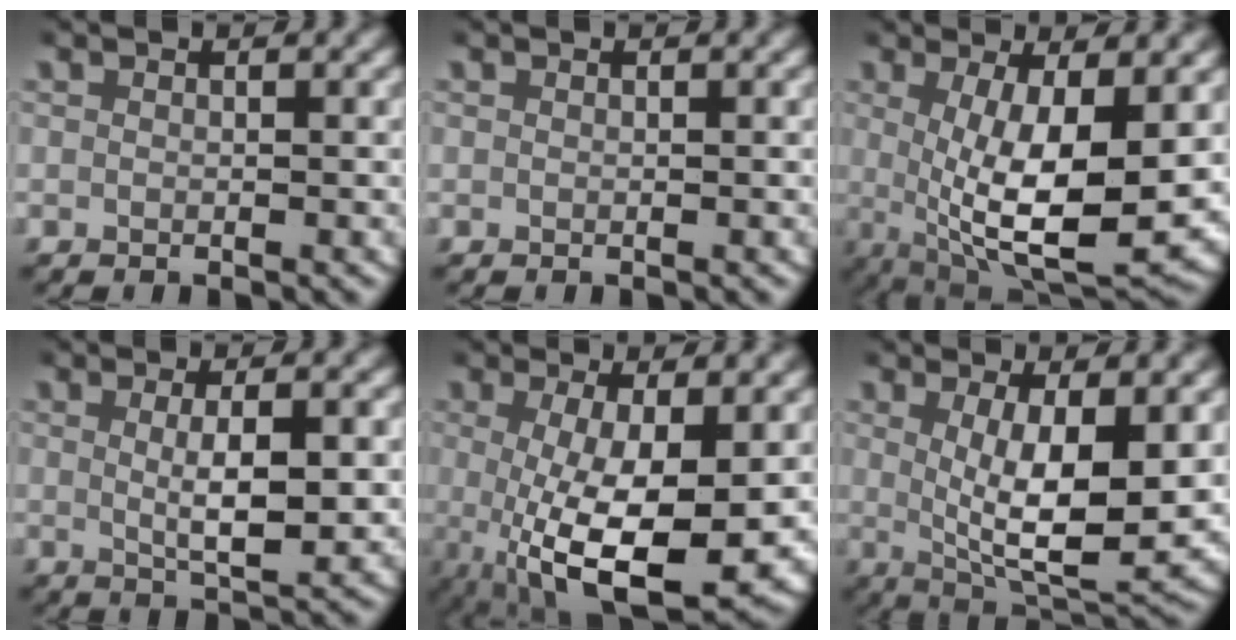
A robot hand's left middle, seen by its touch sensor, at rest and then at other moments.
{"total": 0.0}
{"total": 10.4, "force": [0.2, 4.0, 9.6], "torque": [-0.157, -0.033, 0.022]}
{"total": 3.9, "force": [0.5, 0.8, 3.7], "torque": [-0.061, -0.010, 0.015]}
{"total": 10.3, "force": [-1.7, 4.1, 9.3], "torque": [-0.166, -0.041, -0.004]}
{"total": 8.9, "force": [0.9, 3.5, 8.2], "torque": [-0.127, -0.030, 0.032]}